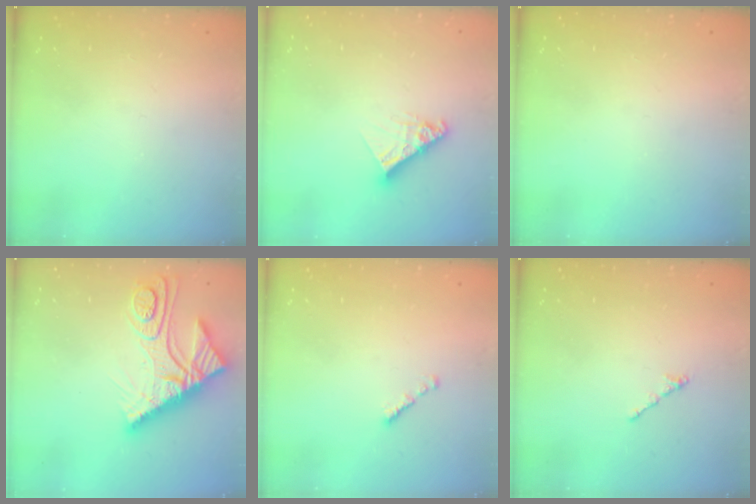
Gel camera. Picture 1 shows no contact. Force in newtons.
{"total": 9.0, "press": 9.0, "slide": 0.9}
{"total": 0.0}
{"total": 15.3, "press": 15.3, "slide": 1.4}
{"total": 1.3, "press": 1.1, "slide": 0.6}
{"total": 0.5, "press": 0.4, "slide": 0.3}